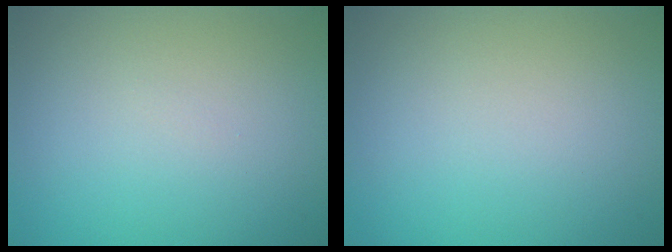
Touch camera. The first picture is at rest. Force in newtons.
{"total": 0.0}